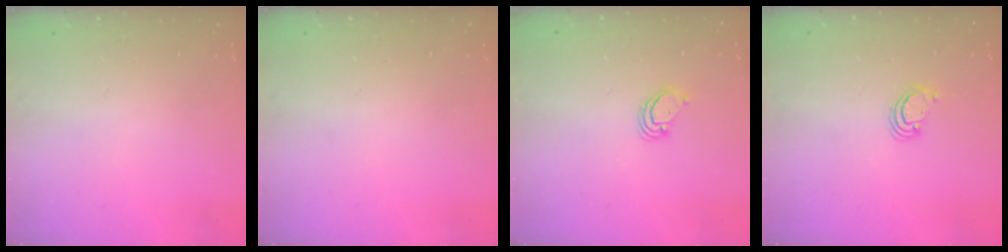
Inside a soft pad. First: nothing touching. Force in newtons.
{"total": 0.0}
{"total": 3.6, "press": 3.6, "slide": 0.3}
{"total": 2.6, "press": 2.5, "slide": 0.2}